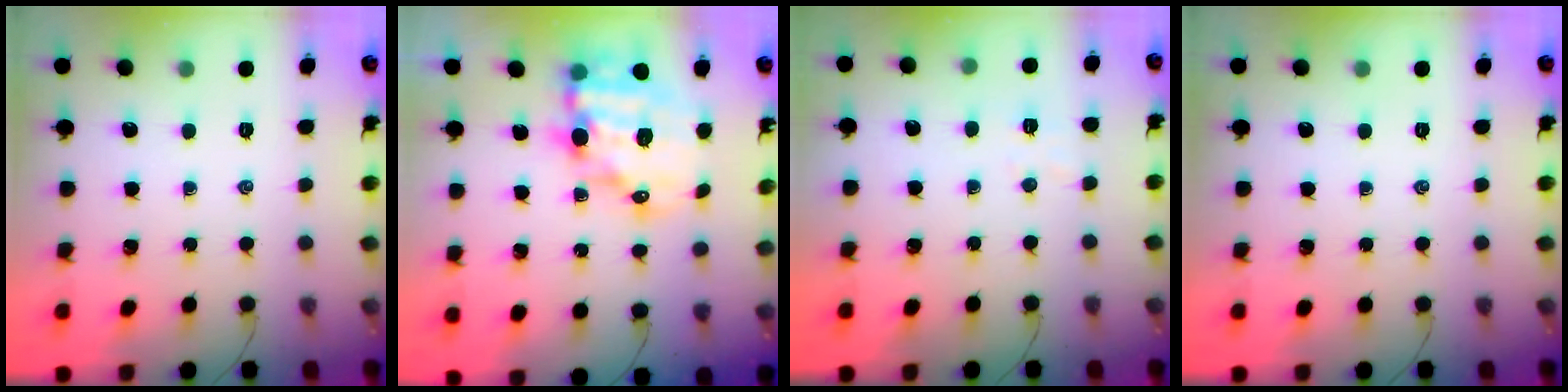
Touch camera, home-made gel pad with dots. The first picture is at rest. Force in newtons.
{"total": 15.0, "press": 14.6, "slide": 3.4}
{"total": 3.6, "press": 3.5, "slide": 0.9}
{"total": 0.0}